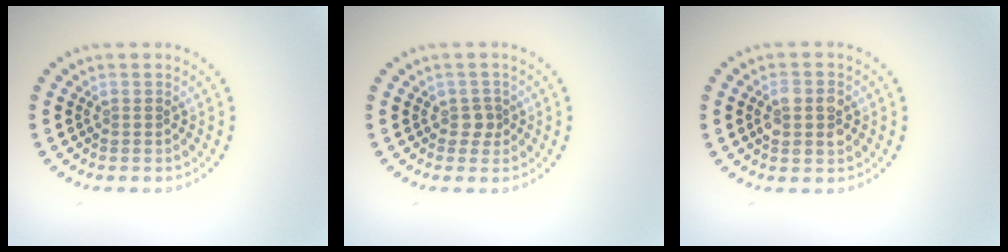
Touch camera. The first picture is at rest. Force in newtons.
{"total": 1.3, "press": 1.1, "slide": 0.8}
{"total": 2.8, "press": 2.8, "slide": 0.3}